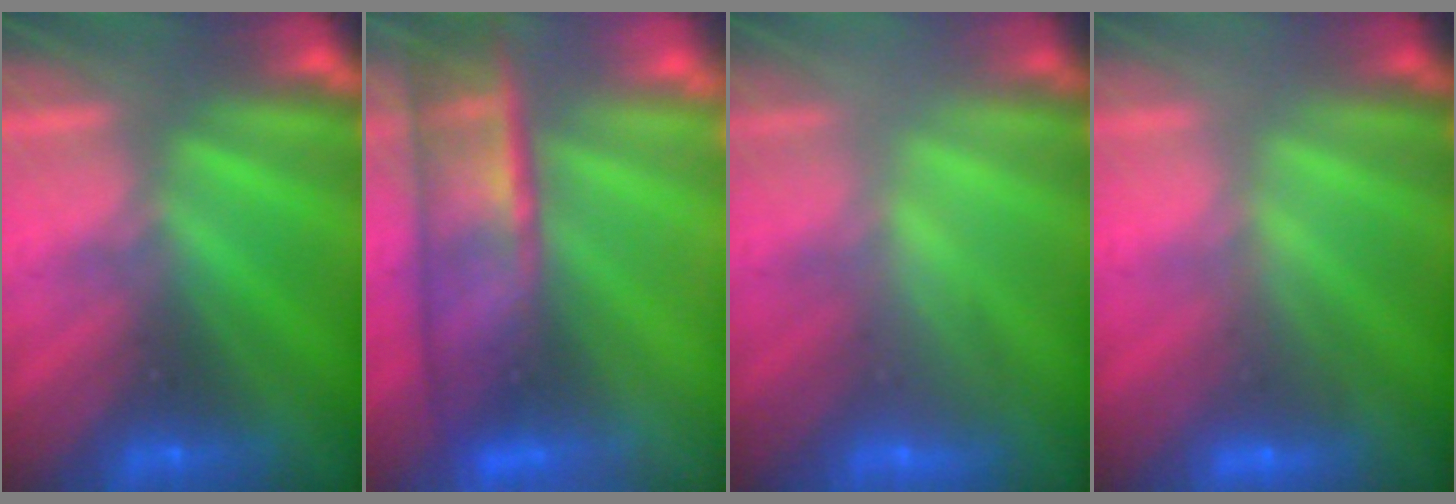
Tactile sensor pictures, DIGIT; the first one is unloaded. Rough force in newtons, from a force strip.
{"total": 5.8}
{"total": 2.3}
{"total": 2.2}